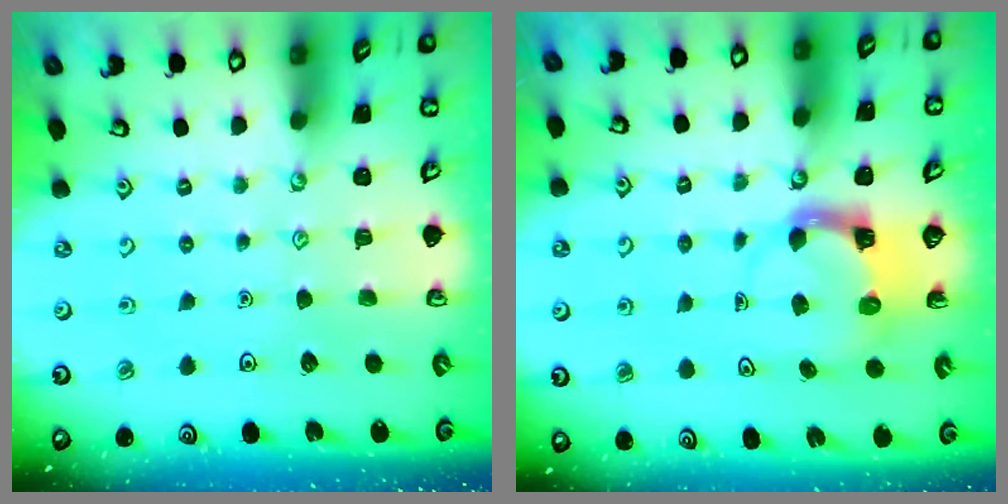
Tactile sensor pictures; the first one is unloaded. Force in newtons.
{"total": 3.7, "press": 3.7, "slide": 0.4}